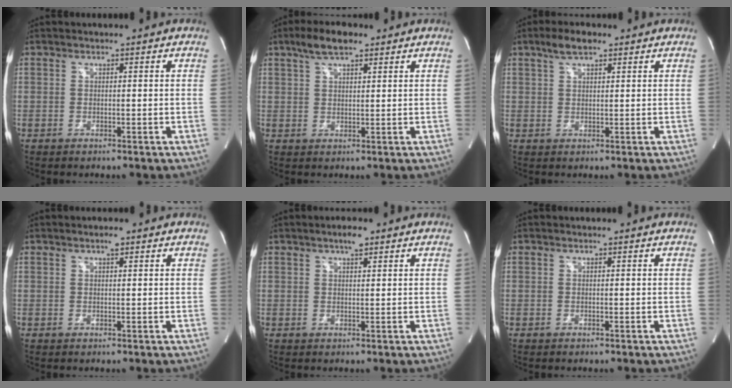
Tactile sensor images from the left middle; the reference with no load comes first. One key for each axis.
{"total": 5.6, "fx": 3.8, "fy": 1.9, "fz": 3.7, "tx": -0.075, "ty": 0.017, "tz": 0.069}
{"total": 3.9, "fx": 2.6, "fy": 1.4, "fz": 2.5, "tx": -0.053, "ty": 0.012, "tz": 0.050}
{"total": 1.2, "fx": 0.7, "fy": 0.2, "fz": 0.9, "tx": -0.020, "ty": 0.005, "tz": 0.013}
{"total": 2.5, "fx": 1.7, "fy": 0.6, "fz": 1.8, "tx": -0.036, "ty": 0.007, "tz": 0.028}
{"total": 0.0}